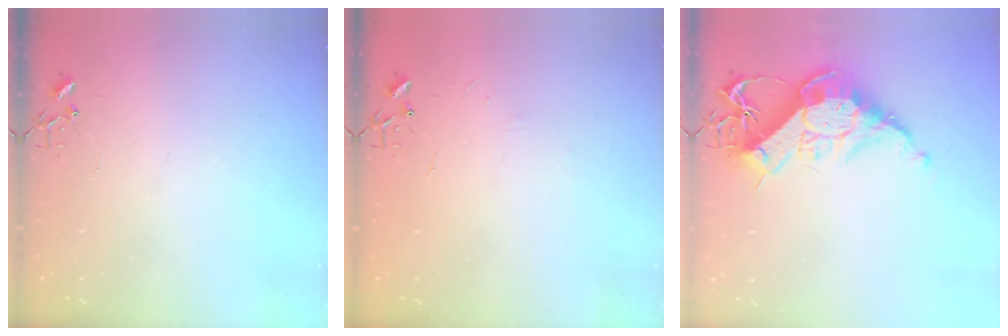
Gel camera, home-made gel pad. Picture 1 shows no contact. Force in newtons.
{"total": 2.7, "press": 2.7, "slide": 0.4}
{"total": 17.7, "press": 17.6, "slide": 1.5}